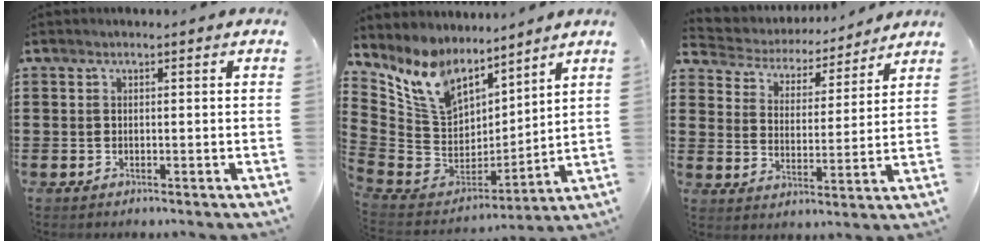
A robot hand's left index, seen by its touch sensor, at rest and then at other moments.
{"total": 11.2, "force": [8.7, 5.3, 4.6], "torque": [-0.149, -0.060, 0.158]}
{"total": 4.2, "force": [4.1, 0.6, 0.3], "torque": [-0.033, -0.034, 0.064]}